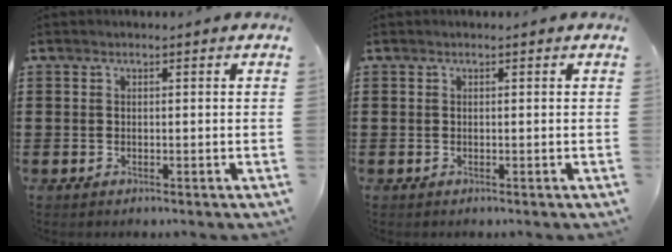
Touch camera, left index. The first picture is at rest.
{"total": 0.0}